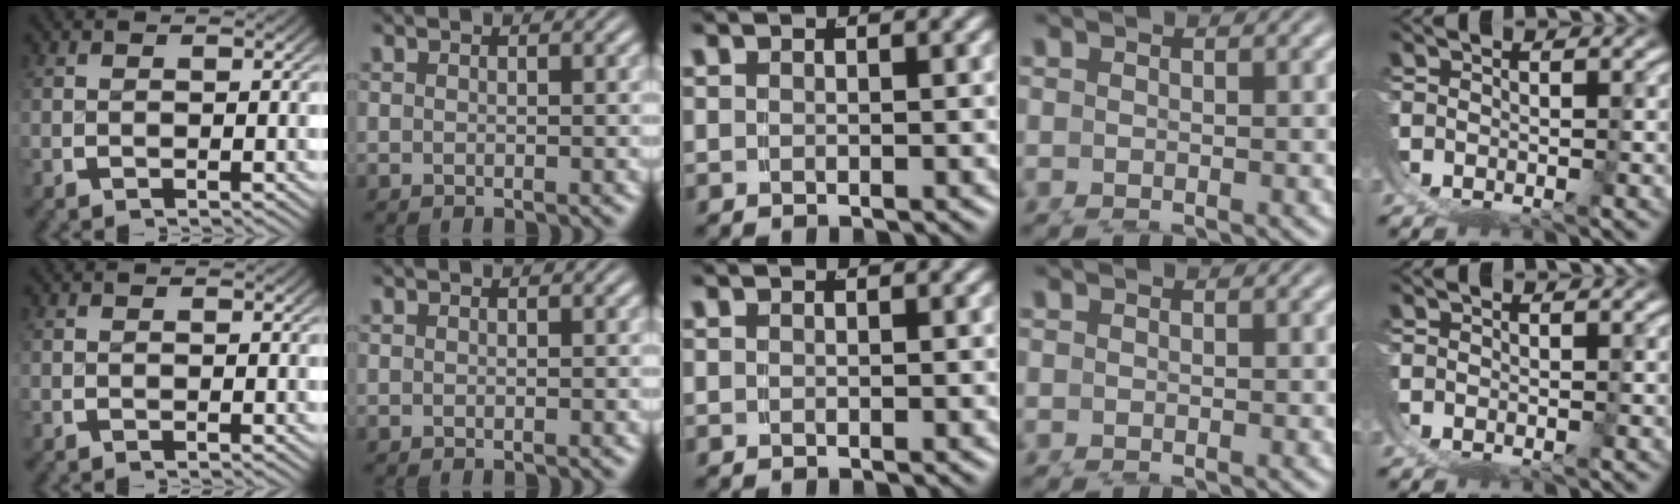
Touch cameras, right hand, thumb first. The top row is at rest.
{}